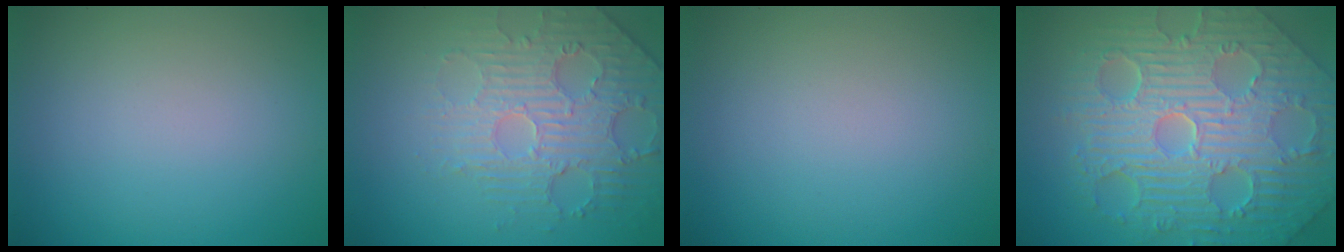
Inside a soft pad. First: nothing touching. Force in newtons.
{"total": 4.6, "press": 3.8, "slide": 2.7}
{"total": 0.0}
{"total": 11.9, "press": 7.7, "slide": 9.0}